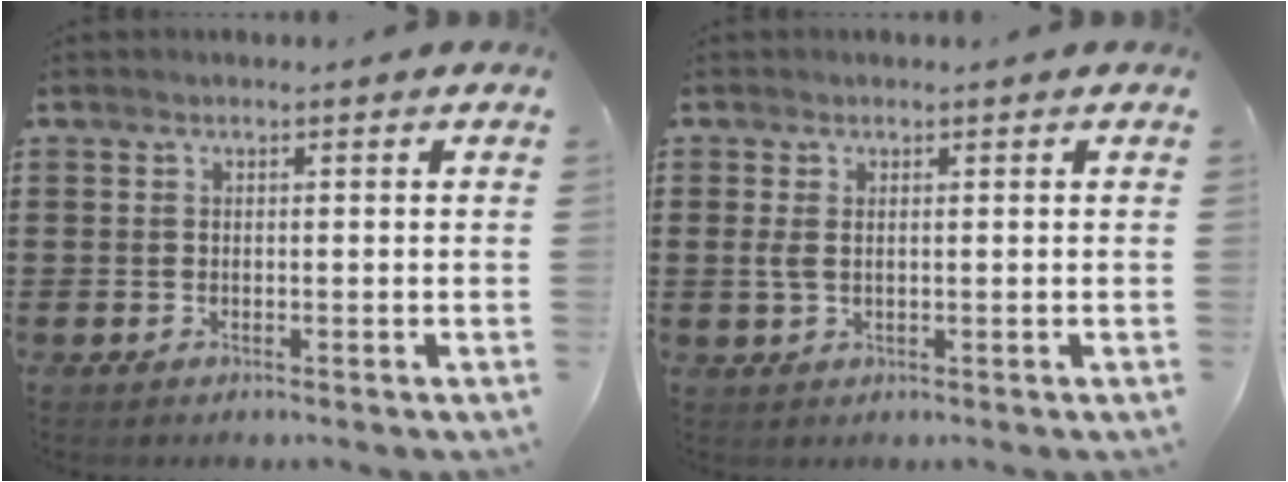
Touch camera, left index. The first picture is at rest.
{"total": 2.0, "force": [0.3, 0.9, 1.7], "torque": [-0.044, 0.001, 0.002]}